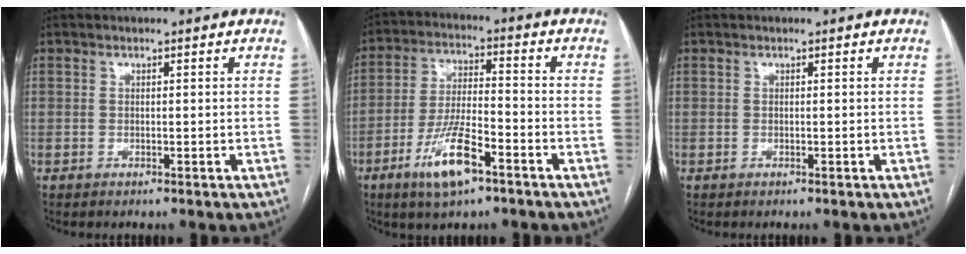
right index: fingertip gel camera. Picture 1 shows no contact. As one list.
[{"total": 10.1, "force": [-5.6, 2.2, 8.1], "torque": [-0.163, -0.008, -0.102]}, {"total": 0.0}]